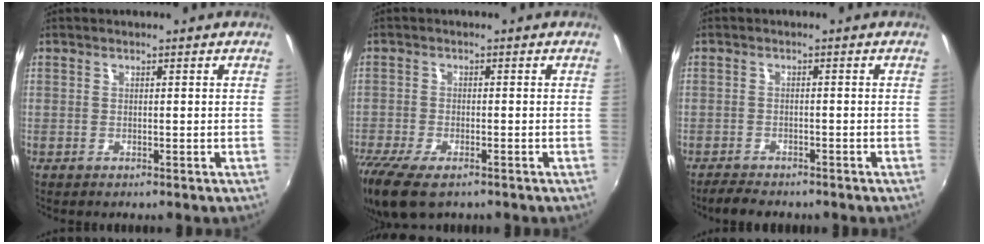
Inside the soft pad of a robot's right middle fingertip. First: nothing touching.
{"total": 11.3, "force": [-8.0, 4.3, 6.7], "torque": [-0.165, -0.052, -0.146]}
{"total": 4.2, "force": [-3.8, 1.4, 1.2], "torque": [-0.041, -0.010, -0.064]}